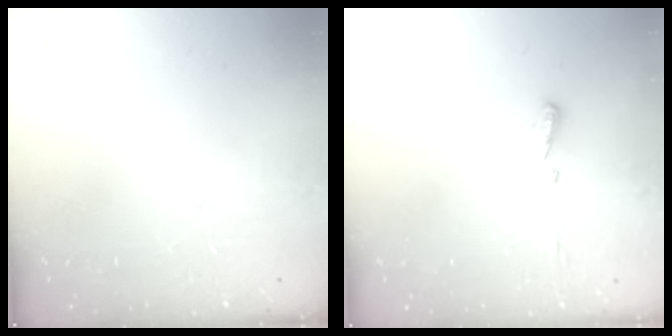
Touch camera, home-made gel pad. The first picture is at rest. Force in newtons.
{"total": 4.0, "press": 3.9, "slide": 0.5}